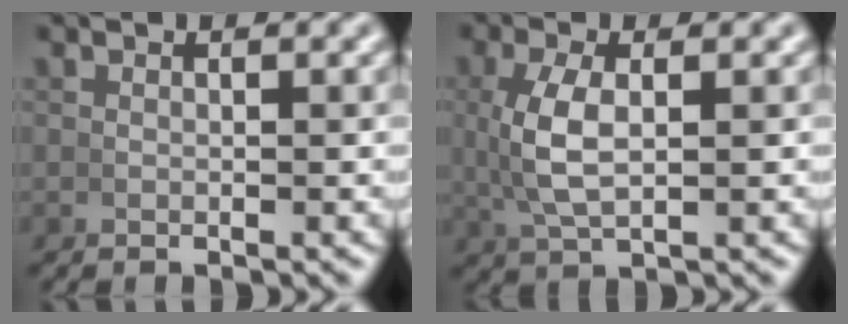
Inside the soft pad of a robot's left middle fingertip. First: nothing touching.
{"total": 4.1, "force": [0.5, 1.8, 3.7], "torque": [-0.088, 0.000, 0.018]}